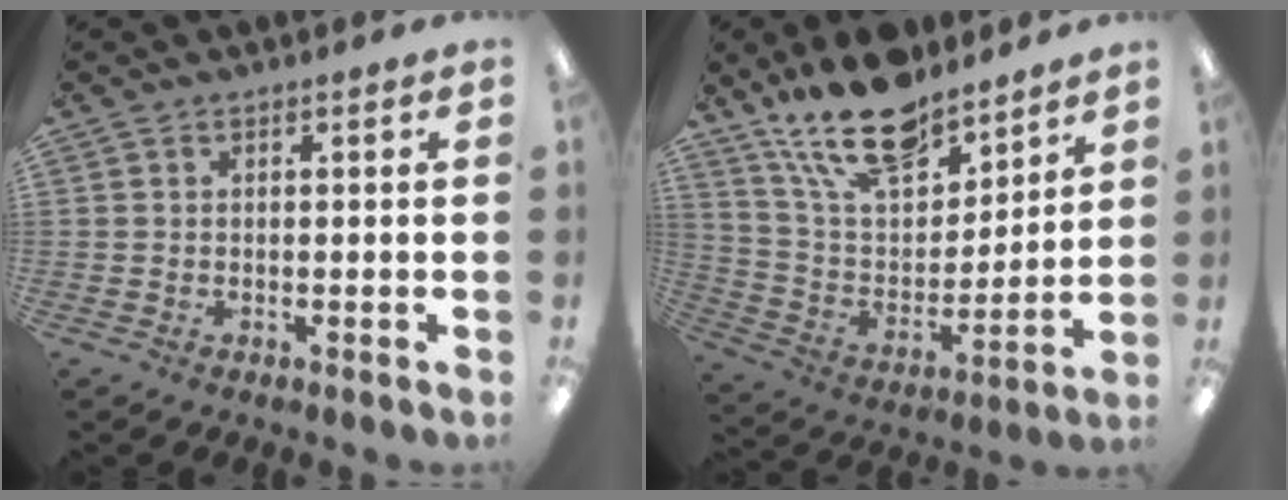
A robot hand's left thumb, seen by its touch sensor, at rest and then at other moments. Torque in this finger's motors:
{"motor_torque": [2.52, 1.17, 1.83, -0.94, 0.41]}